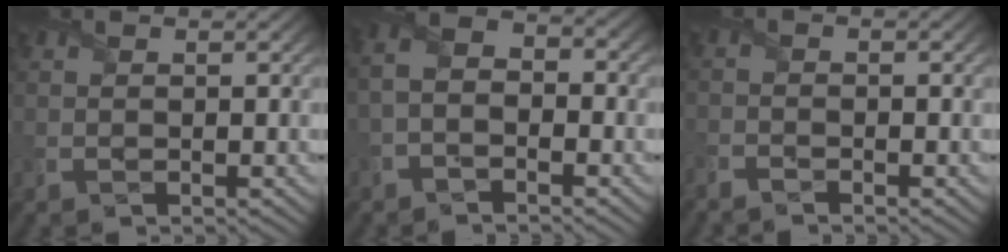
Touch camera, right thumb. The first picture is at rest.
{"total": 4.5, "force": [-1.9, 2.7, 3.0], "torque": [-0.068, 0.006, -0.051]}
{"total": 2.1, "force": [-2.1, 0.3, 0.3], "torque": [-0.010, -0.004, -0.050]}